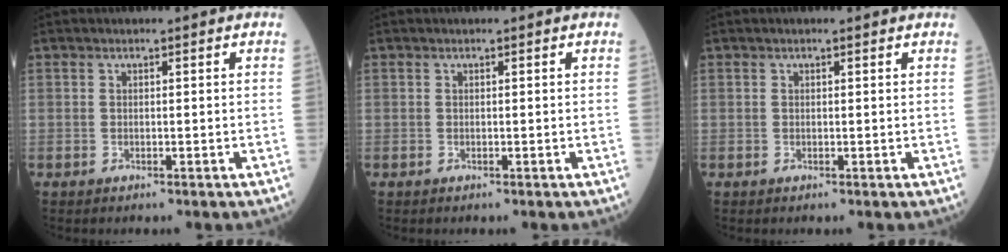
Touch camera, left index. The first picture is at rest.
{"total": 0.0}
{"total": 0.8, "force": [0.6, 0.1, 0.4], "torque": [-0.011, 0.007, 0.008]}